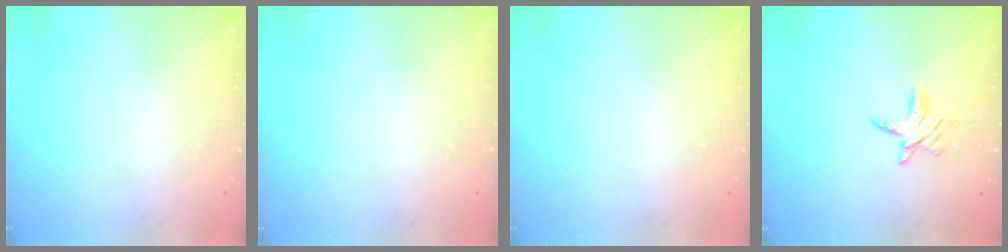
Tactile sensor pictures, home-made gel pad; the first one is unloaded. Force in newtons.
{"total": 0.0}
{"total": 0.0}
{"total": 6.1, "press": 6.1, "slide": 0.6}